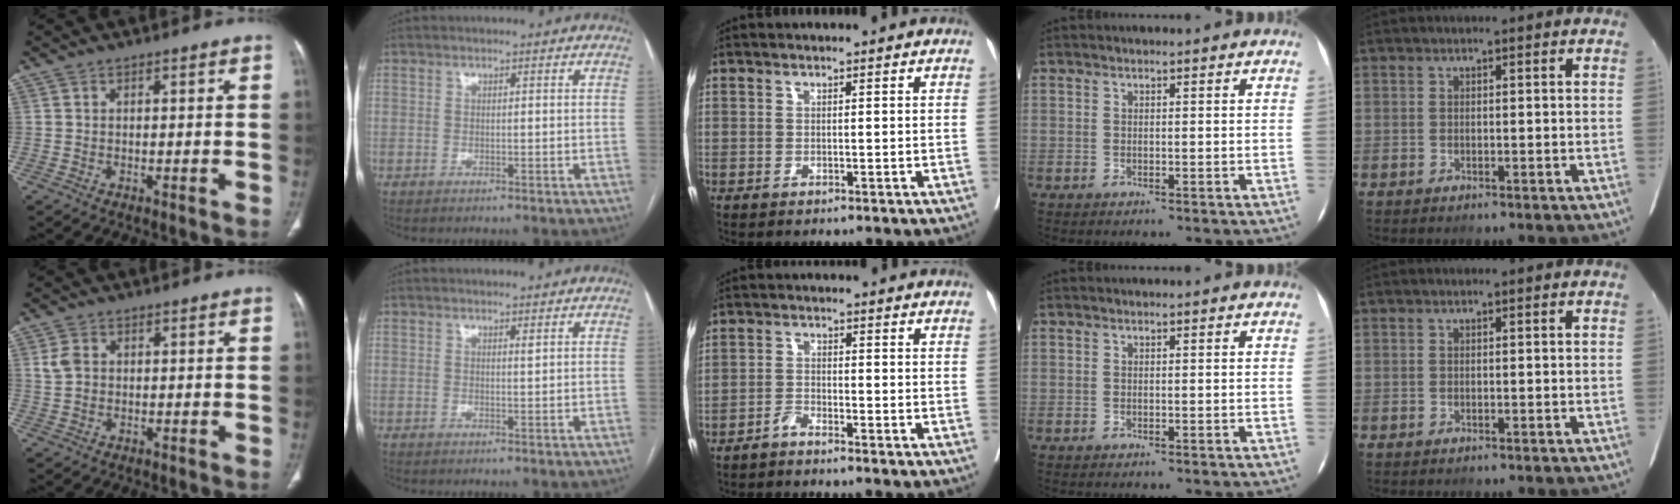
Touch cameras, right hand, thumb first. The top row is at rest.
{"thumb": {"total": 3.1, "force": [0.5, 2.4, 1.9], "torque": [-0.041, 0.005, 0.010]}, "index": {"total": 0.5, "force": [0.3, 0.0, 0.4], "torque": [-0.009, -0.003, 0.006]}, "middle": {"total": 2.0, "force": [-1.9, 0.1, 0.7], "torque": [-0.016, -0.001, -0.038]}}